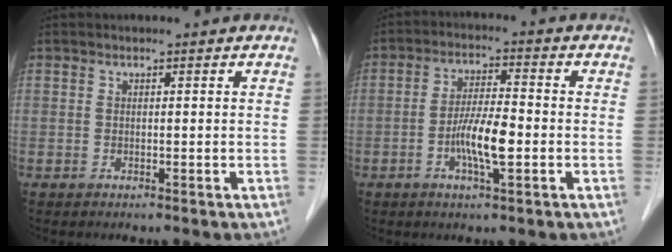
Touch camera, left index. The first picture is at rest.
{"total": 6.9, "force": [-2.3, 1.0, 6.4], "torque": [-0.126, -0.007, -0.046]}